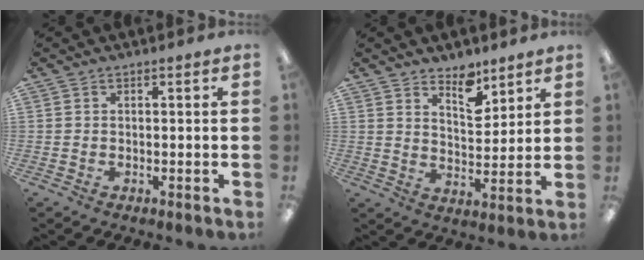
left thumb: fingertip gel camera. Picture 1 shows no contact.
{"total": 7.7, "force": [6.0, 3.5, 3.4], "torque": [-0.028, -0.042, 0.102]}